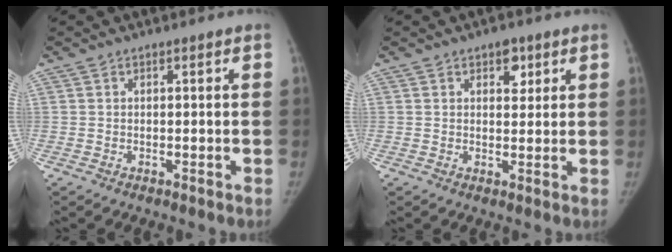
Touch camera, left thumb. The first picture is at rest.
{"total": 3.6, "force": [1.9, 2.2, 2.0], "torque": [-0.004, -0.007, 0.026]}